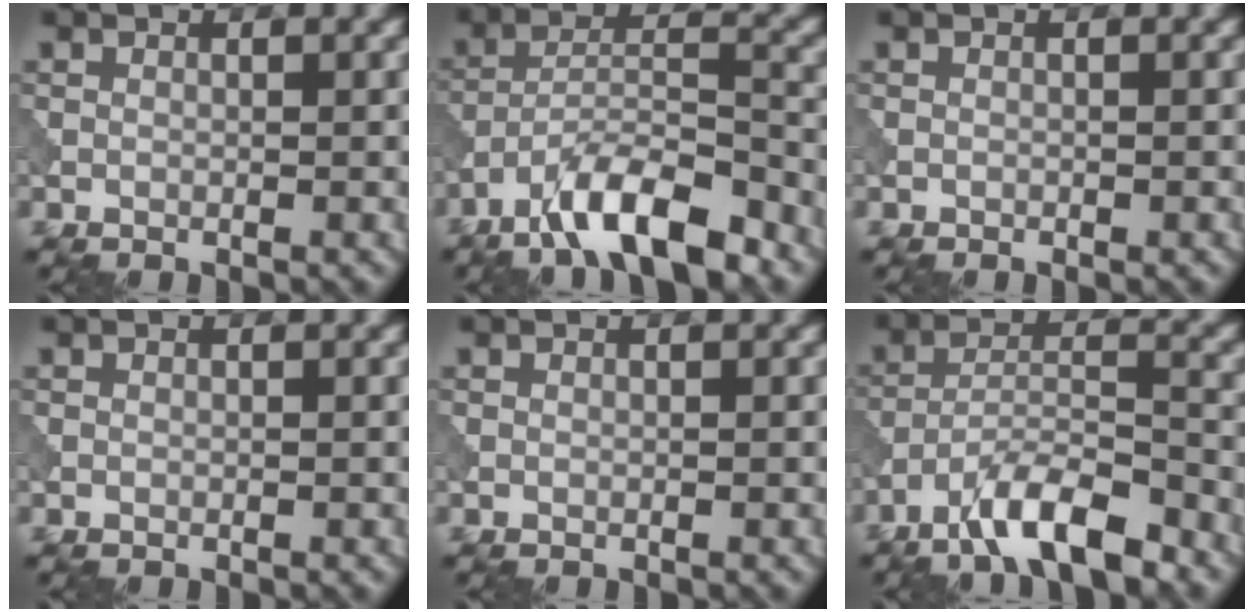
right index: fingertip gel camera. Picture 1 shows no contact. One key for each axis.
{"total": 8.1, "fx": -5.8, "fy": 2.1, "fz": 5.2, "tx": -0.086, "ty": 0.008, "tz": -0.106}
{"total": 0.0}
{"total": 0.0}
{"total": 0.0}
{"total": 6.8, "fx": -5.0, "fy": 1.5, "fz": 4.3, "tx": -0.071, "ty": 0.006, "tz": -0.093}